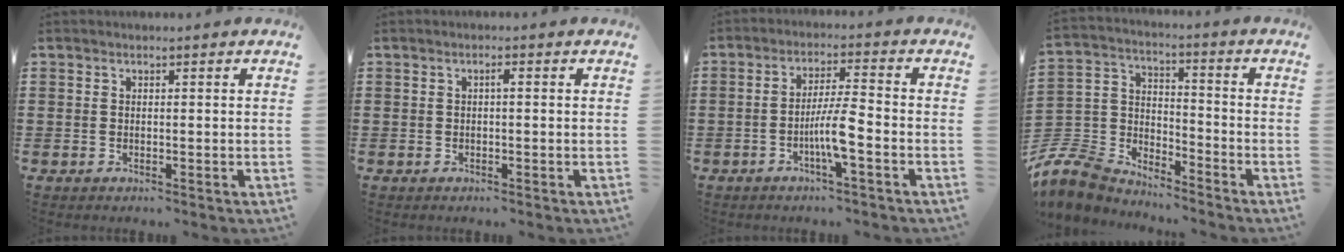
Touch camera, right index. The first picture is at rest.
{"total": 0.8, "force": [0.0, 0.1, 0.8], "torque": [-0.016, -0.001, -0.001]}
{"total": 6.0, "force": [-2.4, 0.4, 5.5], "torque": [-0.107, -0.005, -0.049]}
{"total": 7.8, "force": [-7.1, 2.9, 1.3], "torque": [-0.071, -0.001, -0.152]}